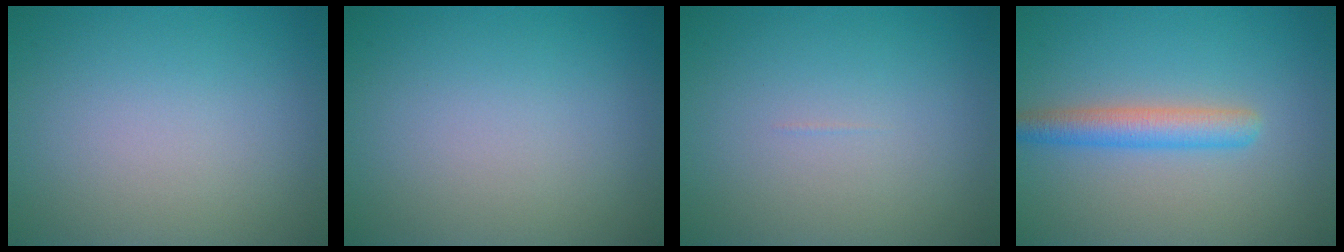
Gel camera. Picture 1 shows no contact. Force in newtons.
{"total": 0.0}
{"total": 0.0}
{"total": 3.3, "press": 3.2, "slide": 0.1}